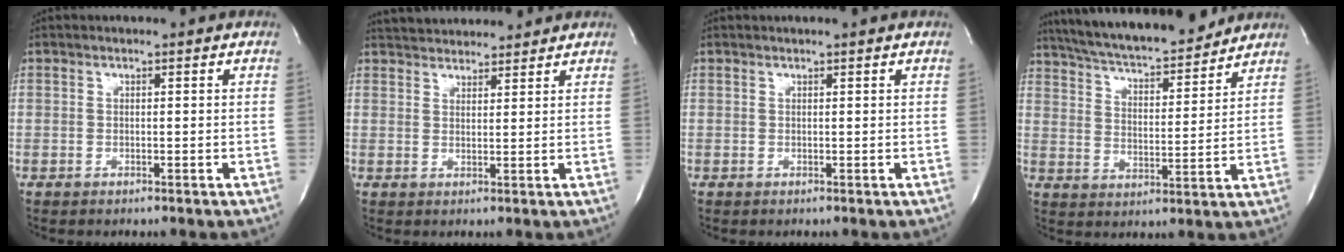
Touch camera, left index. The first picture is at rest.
{"total": 8.5, "force": [8.0, 2.0, 1.9], "torque": [-0.028, 0.026, 0.119]}
{"total": 1.1, "force": [1.0, -0.1, 0.5], "torque": [-0.008, 0.008, 0.016]}
{"total": 17.6, "force": [15.9, 2.7, 7.0], "torque": [-0.124, 0.013, 0.249]}